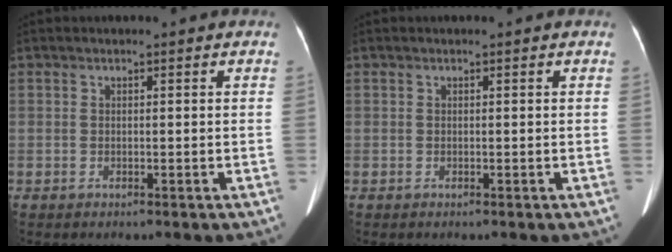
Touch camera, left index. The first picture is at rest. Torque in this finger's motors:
{"motor_torque": [0.05, 0.13, 0.06, 0.02]}